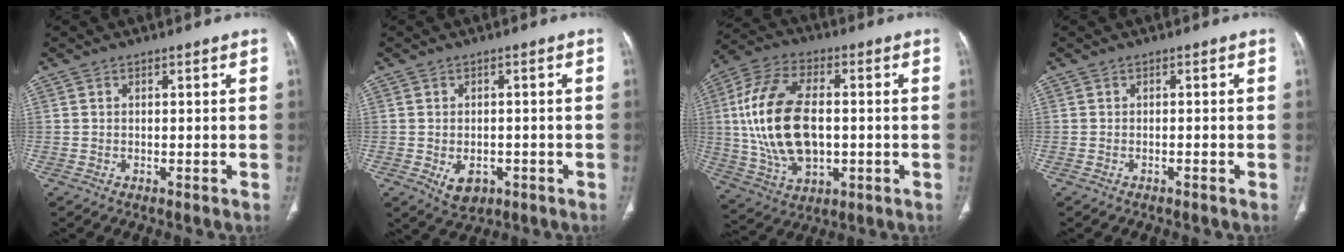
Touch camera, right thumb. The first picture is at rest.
{"total": 4.8, "force": [-1.7, 3.3, 3.1], "torque": [-0.043, 0.006, -0.014]}
{"total": 19.4, "force": [0.4, 11.2, 15.9], "torque": [-0.315, 0.008, 0.016]}
{"total": 0.5, "force": [-0.4, 0.0, 0.3], "torque": [-0.010, 0.008, -0.007]}